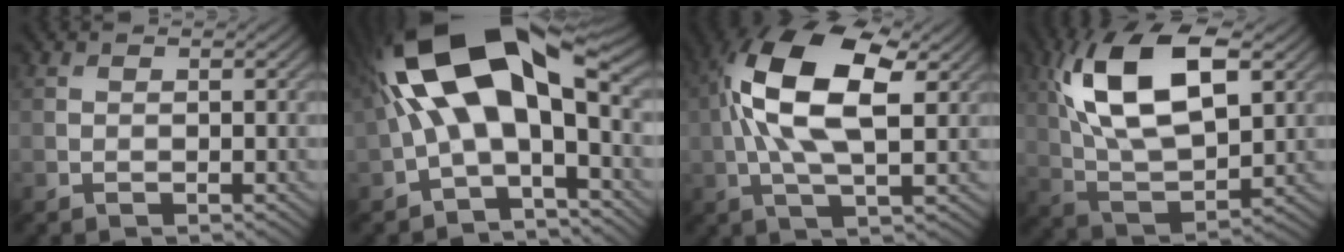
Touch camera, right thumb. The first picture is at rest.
{"total": 17.1, "force": [1.9, 8.0, 14.9], "torque": [-0.280, 0.025, 0.022]}
{"total": 13.1, "force": [2.3, 5.8, 11.5], "torque": [-0.228, 0.015, 0.037]}
{"total": 15.7, "force": [5.5, 7.5, 12.7], "torque": [-0.268, 0.013, 0.101]}